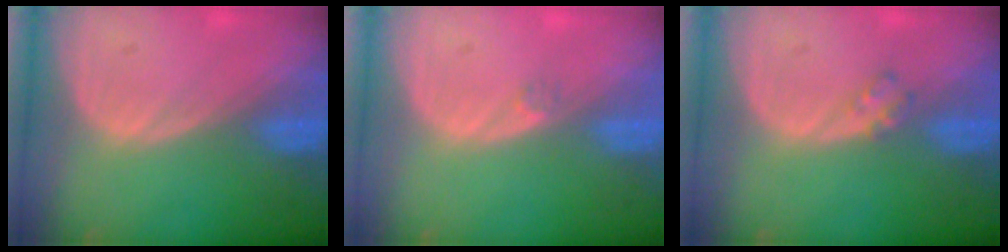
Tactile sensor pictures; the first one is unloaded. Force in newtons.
{"total": 0.8, "press": 0.7, "slide": 0.4}
{"total": 1.7, "press": 1.7, "slide": 0.3}